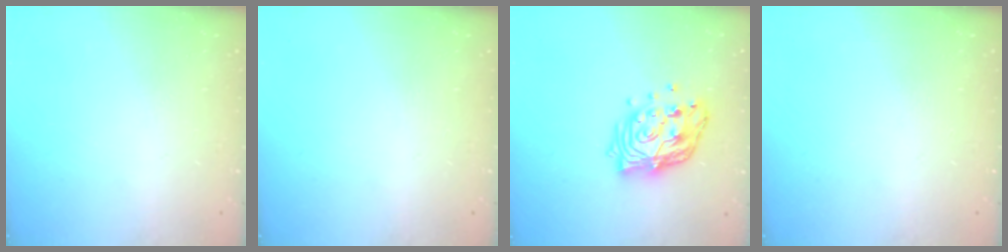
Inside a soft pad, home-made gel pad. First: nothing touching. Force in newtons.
{"total": 0.0}
{"total": 14.8, "press": 14.7, "slide": 1.5}
{"total": 0.0}